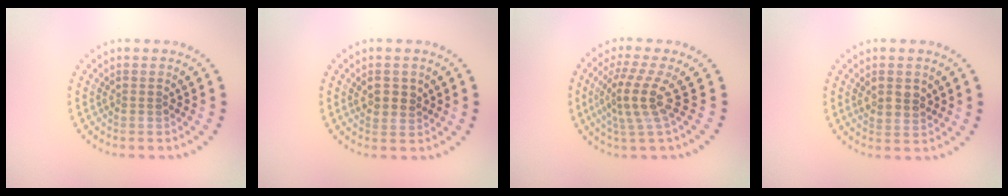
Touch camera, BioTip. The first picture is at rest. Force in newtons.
{"total": 2.0, "press": 1.9, "slide": 0.5}
{"total": 3.8, "press": 2.7, "slide": 2.6}
{"total": 2.3, "press": 2.1, "slide": 0.8}